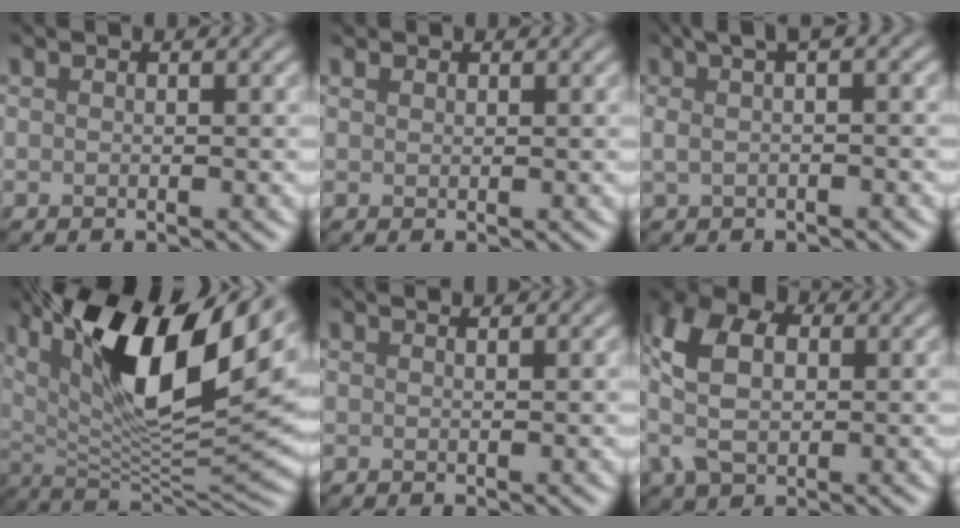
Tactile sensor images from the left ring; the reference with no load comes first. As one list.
[{"total": 1.0, "force": [0.8, 0.6, 0.2], "torque": [-0.006, -0.001, 0.012]}, {"total": 3.3, "force": [1.0, 0.9, 2.9], "torque": [-0.049, 0.012, 0.013]}, {"total": 14.9, "force": [6.4, 5.0, 12.5], "torque": [-0.205, 0.002, 0.115]}, {"total": 1.0, "force": [0.9, 0.1, 0.4], "torque": [-0.006, -0.002, 0.009]}, {"total": 7.6, "force": [1.0, 5.1, 5.6], "torque": [-0.136, 0.007, 0.008]}]